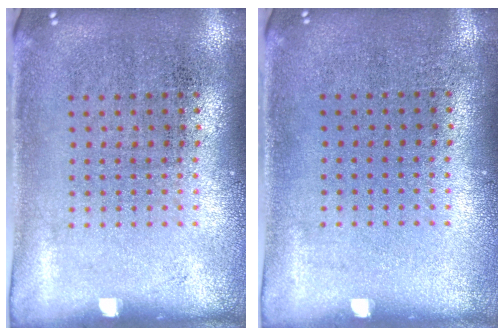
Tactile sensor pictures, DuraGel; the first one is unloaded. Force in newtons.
{"total": 0.0}